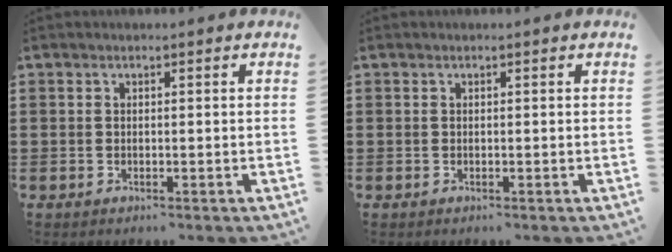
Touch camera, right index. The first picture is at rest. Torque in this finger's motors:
{"motor_torque": [0.90, 1.24, 0.00, 0.01]}